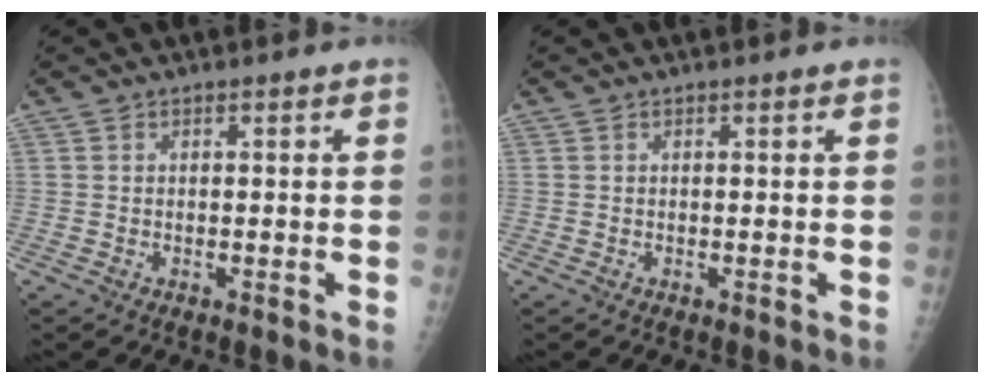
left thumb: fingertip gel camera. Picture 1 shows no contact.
{"total": 0.0}